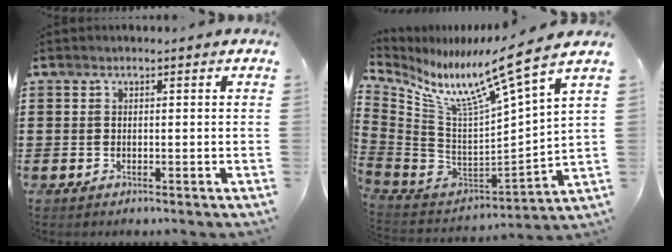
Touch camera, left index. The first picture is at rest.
{"total": 10.1, "force": [7.1, -0.5, 7.1], "torque": [-0.148, -0.077, 0.102]}